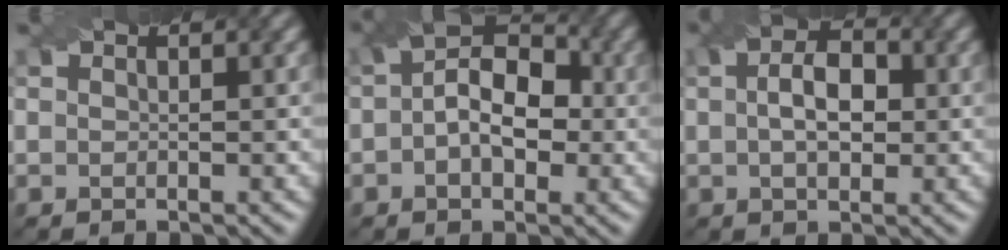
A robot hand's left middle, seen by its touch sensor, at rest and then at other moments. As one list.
[{"total": 5.6, "force": [-0.6, 3.7, 4.2], "torque": [-0.041, 0.018, -0.003]}, {"total": 3.6, "force": [-0.3, 2.4, 2.8], "torque": [-0.037, 0.010, 0.004]}]